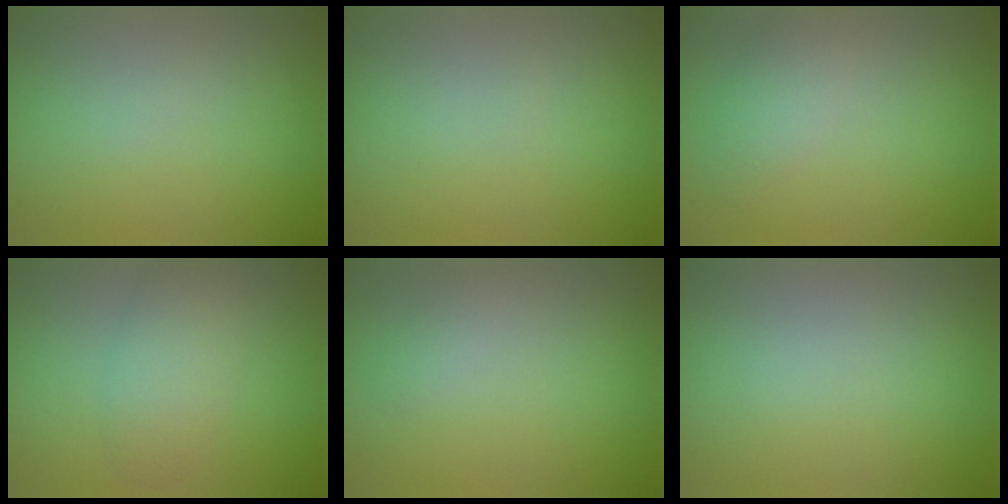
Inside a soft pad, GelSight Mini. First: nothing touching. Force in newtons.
{"total": 0.0}
{"total": 2.2, "press": 2.2, "slide": 0.1}
{"total": 2.4, "press": 2.4, "slide": 0.3}
{"total": 0.7, "press": 0.7, "slide": 0.0}
{"total": 0.0}